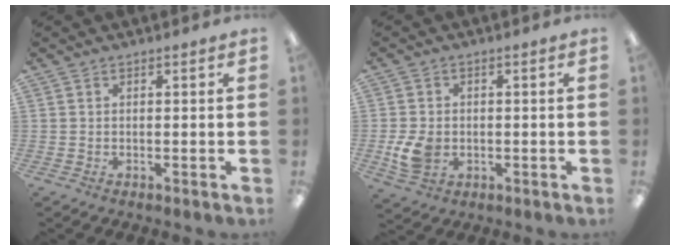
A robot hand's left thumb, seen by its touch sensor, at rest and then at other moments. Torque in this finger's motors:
{"motor_torque": [-0.30, 0.39, 0.02, -0.04, 0.05]}